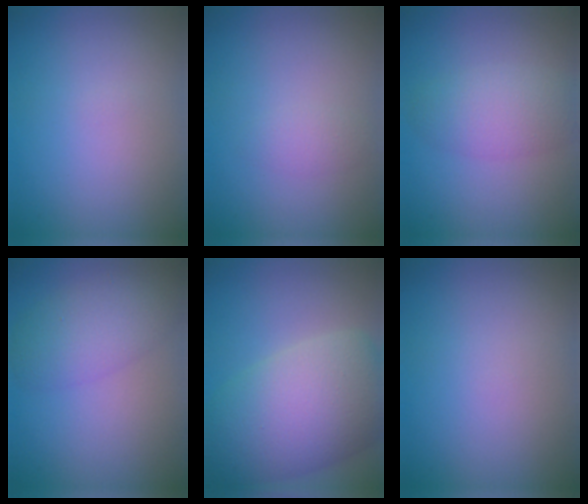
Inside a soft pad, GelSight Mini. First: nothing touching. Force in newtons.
{"total": 1.2, "press": 1.2, "slide": 0.1}
{"total": 3.6, "press": 3.6, "slide": 0.1}
{"total": 4.0, "press": 4.0, "slide": 0.3}
{"total": 10.8, "press": 10.8, "slide": 0.4}
{"total": 0.0}